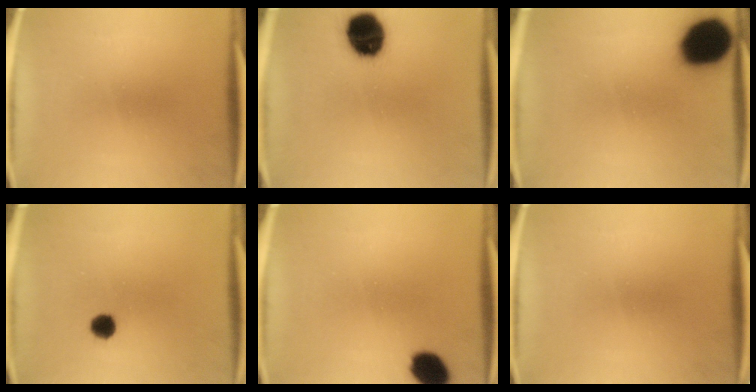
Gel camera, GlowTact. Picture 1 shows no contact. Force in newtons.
{"total": 13.3}
{"total": 18.8}
{"total": 2.8}
{"total": 7.5}
{"total": 0.0}